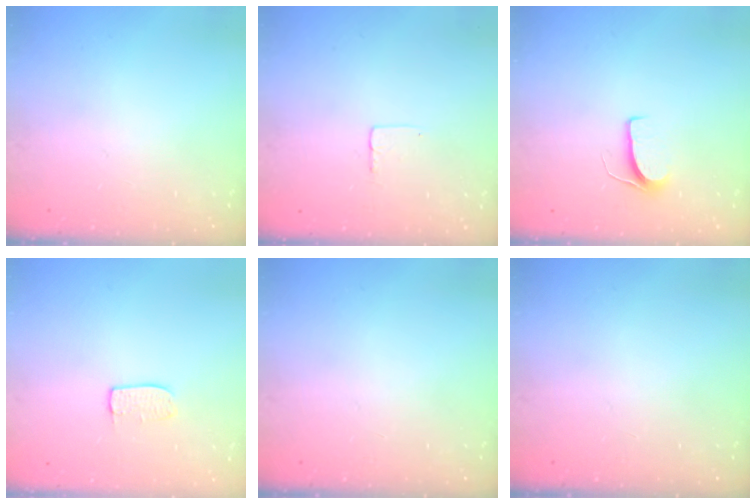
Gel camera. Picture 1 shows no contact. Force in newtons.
{"total": 2.7, "press": 2.7, "slide": 0.1}
{"total": 6.2, "press": 6.2, "slide": 0.5}
{"total": 5.2, "press": 5.2, "slide": 0.3}
{"total": 0.0}
{"total": 0.0}